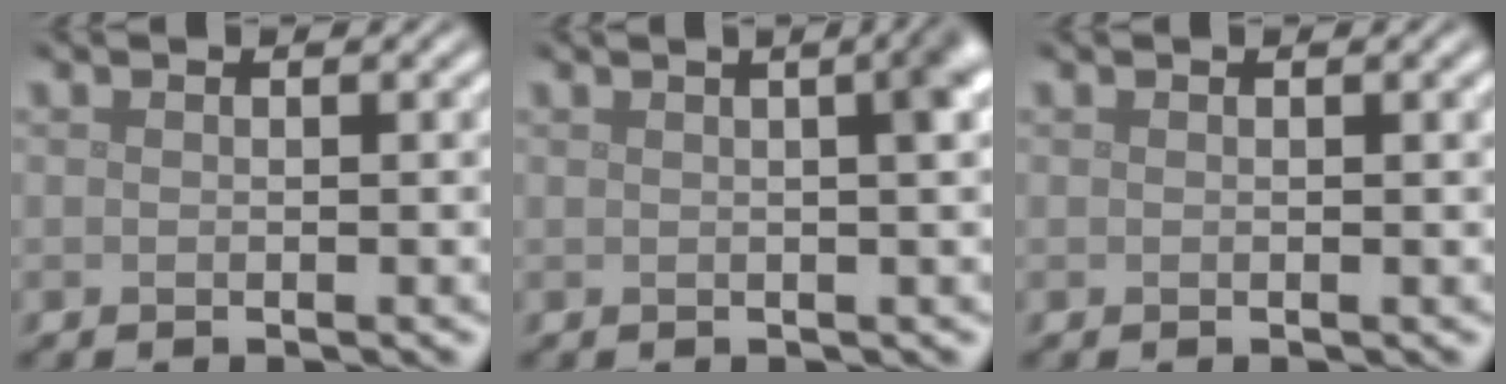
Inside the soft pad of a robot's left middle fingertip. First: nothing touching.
{"total": 5.6, "force": [1.6, 2.6, 4.7], "torque": [-0.013, 0.040, -0.013]}
{"total": 0.6, "force": [0.4, 0.1, 0.4], "torque": [-0.005, 0.004, 0.006]}